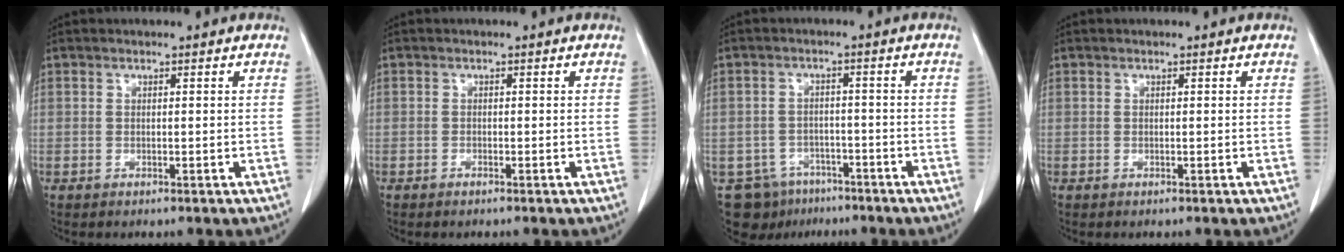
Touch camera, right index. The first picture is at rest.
{"total": 0.5, "force": [-0.5, 0.1, 0.2], "torque": [-0.008, -0.001, -0.005]}
{"total": 7.5, "force": [-5.1, 5.5, 0.7], "torque": [-0.011, 0.018, -0.069]}
{"total": 0.0}